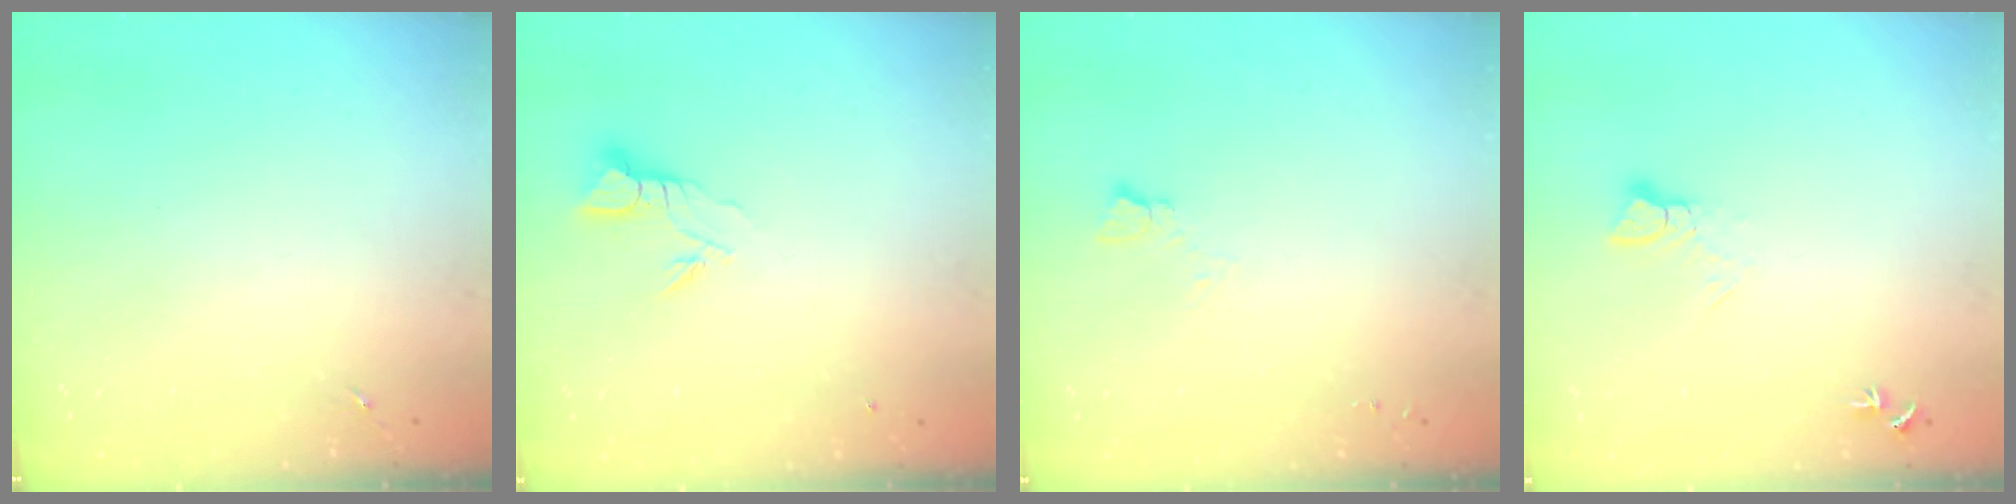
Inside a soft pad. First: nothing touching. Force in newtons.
{"total": 3.7, "press": 3.7, "slide": 0.2}
{"total": 2.8, "press": 2.7, "slide": 0.3}
{"total": 5.5, "press": 5.5, "slide": 0.5}